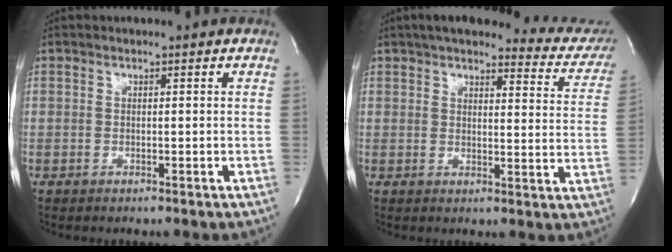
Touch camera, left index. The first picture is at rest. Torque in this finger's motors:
{"motor_torque": [1.10, -1.04, 0.17, 0.09]}